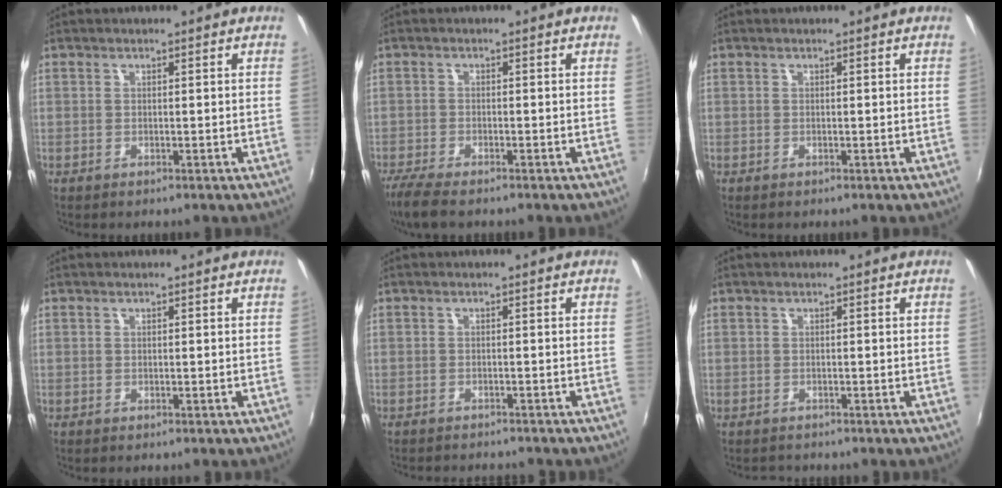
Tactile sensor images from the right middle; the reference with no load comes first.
{"total": 5.9, "force": [-4.8, 1.2, 3.4], "torque": [-0.092, -0.025, -0.090]}
{"total": 0.0}
{"total": 0.0}
{"total": 4.5, "force": [-4.2, 0.8, 1.3], "torque": [-0.036, -0.014, -0.063]}
{"total": 1.3, "force": [-1.0, 0.7, -0.2], "torque": [-0.001, 0.001, -0.018]}